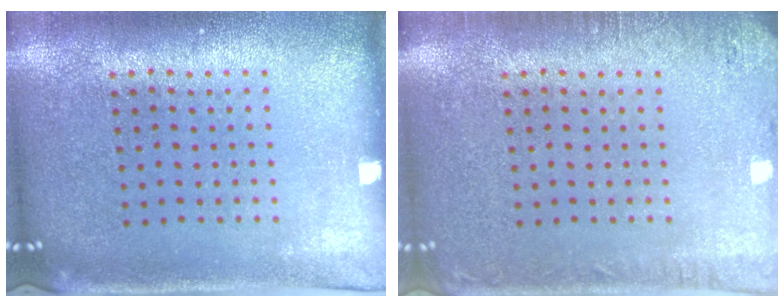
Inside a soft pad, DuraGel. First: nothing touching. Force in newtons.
{"total": 1.7, "press": 1.7, "slide": 0.2}